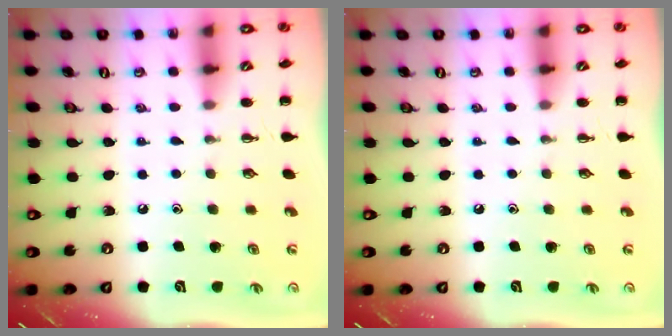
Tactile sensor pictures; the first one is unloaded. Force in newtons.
{"total": 0.0}